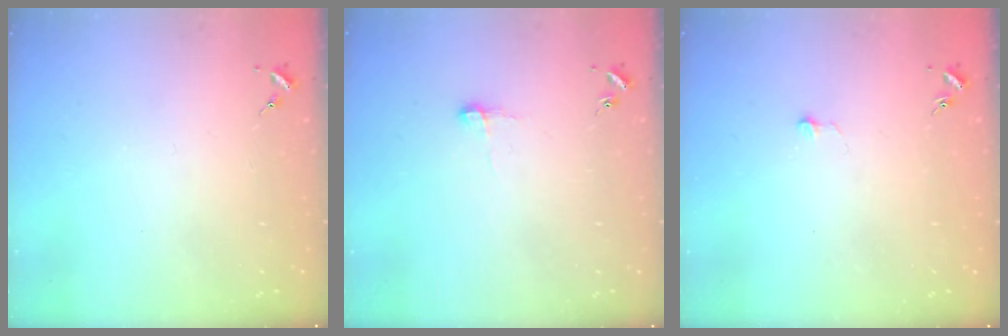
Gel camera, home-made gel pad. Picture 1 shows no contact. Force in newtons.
{"total": 6.8, "press": 6.8, "slide": 0.7}
{"total": 2.9, "press": 2.9, "slide": 0.2}